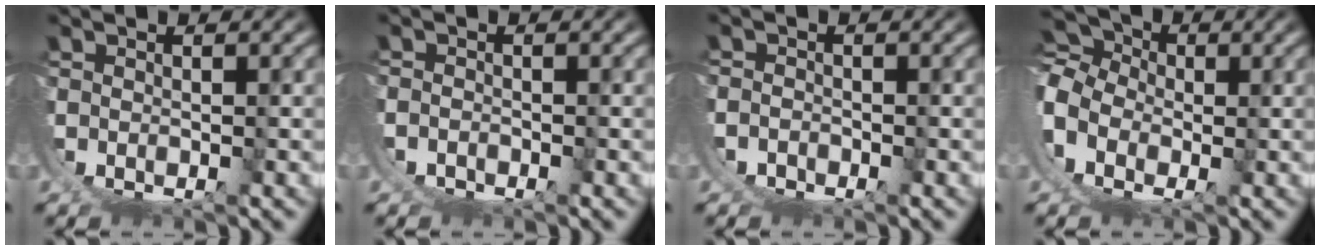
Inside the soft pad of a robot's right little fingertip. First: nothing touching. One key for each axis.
{"total": 1.9, "fx": -0.3, "fy": 1.8, "fz": 0.6, "tx": -0.031, "ty": -0.009, "tz": -0.004}
{"total": 3.0, "fx": -0.5, "fy": 2.9, "fz": 0.9, "tx": -0.044, "ty": -0.018, "tz": -0.006}
{"total": 9.6, "fx": 2.5, "fy": 7.9, "fz": 4.7, "tx": -0.124, "ty": -0.014, "tz": 0.033}